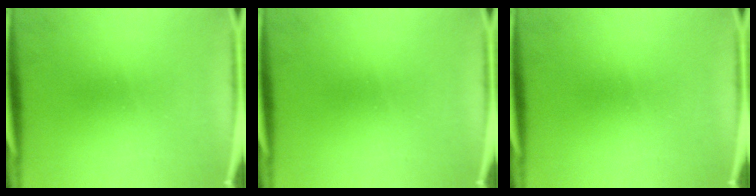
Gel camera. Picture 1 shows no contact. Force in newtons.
{"total": 0.0}
{"total": 0.0}